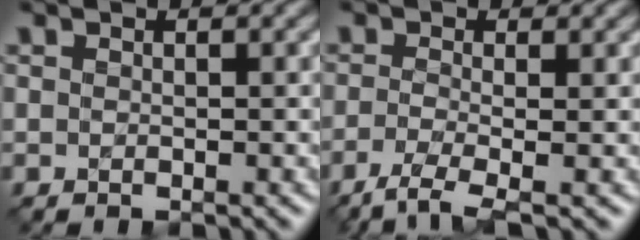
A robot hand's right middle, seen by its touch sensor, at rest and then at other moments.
{"total": 2.7, "force": [-1.3, 0.7, 2.3], "torque": [-0.049, -0.003, -0.039]}